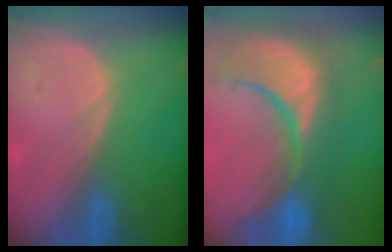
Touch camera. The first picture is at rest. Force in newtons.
{"total": 14.3, "press": 12.0, "slide": 7.8}